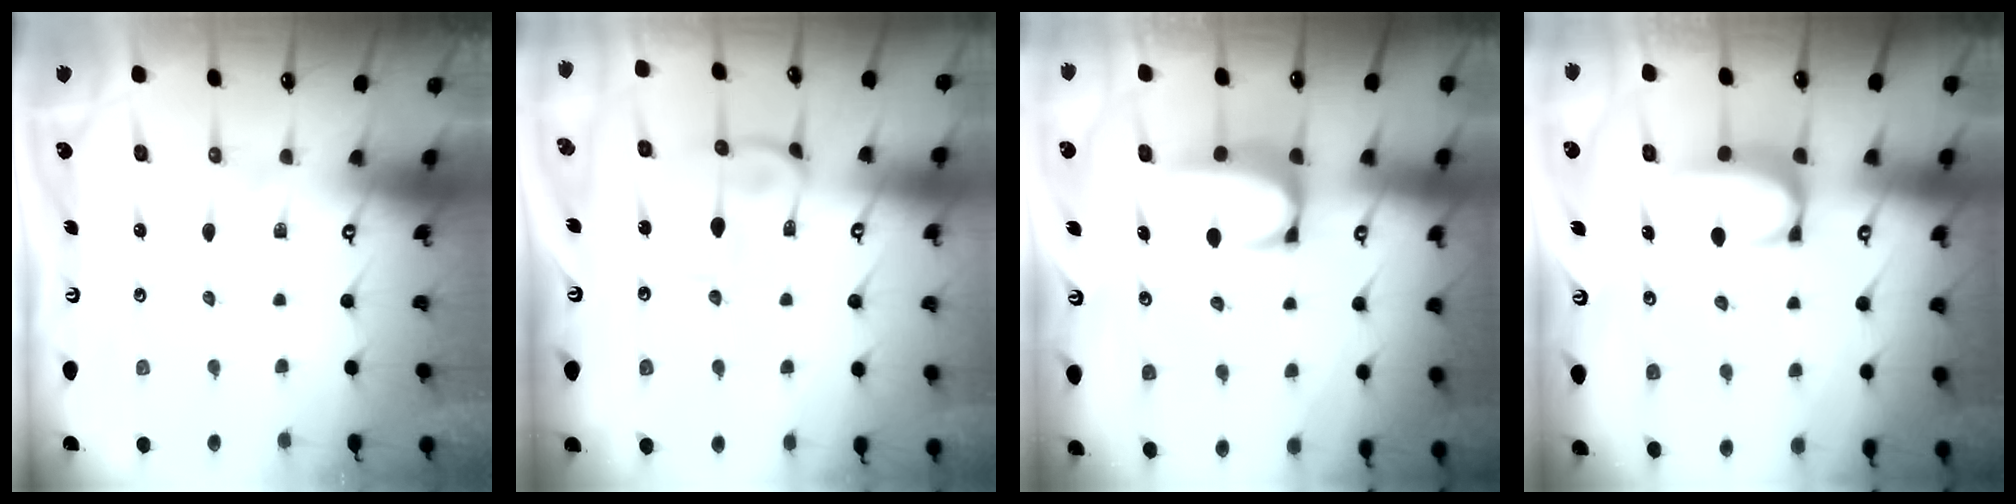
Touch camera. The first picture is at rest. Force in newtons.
{"total": 2.7, "press": 2.6, "slide": 0.9}
{"total": 2.0, "press": 2.0, "slide": 0.3}
{"total": 1.8, "press": 1.8, "slide": 0.5}